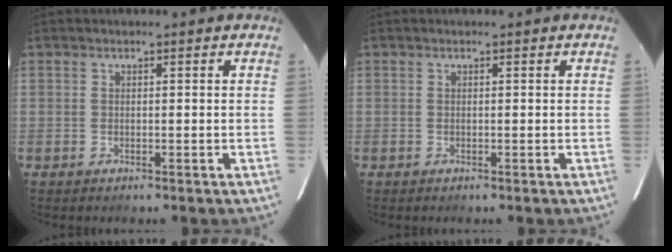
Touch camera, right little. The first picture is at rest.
{"total": 0.0}